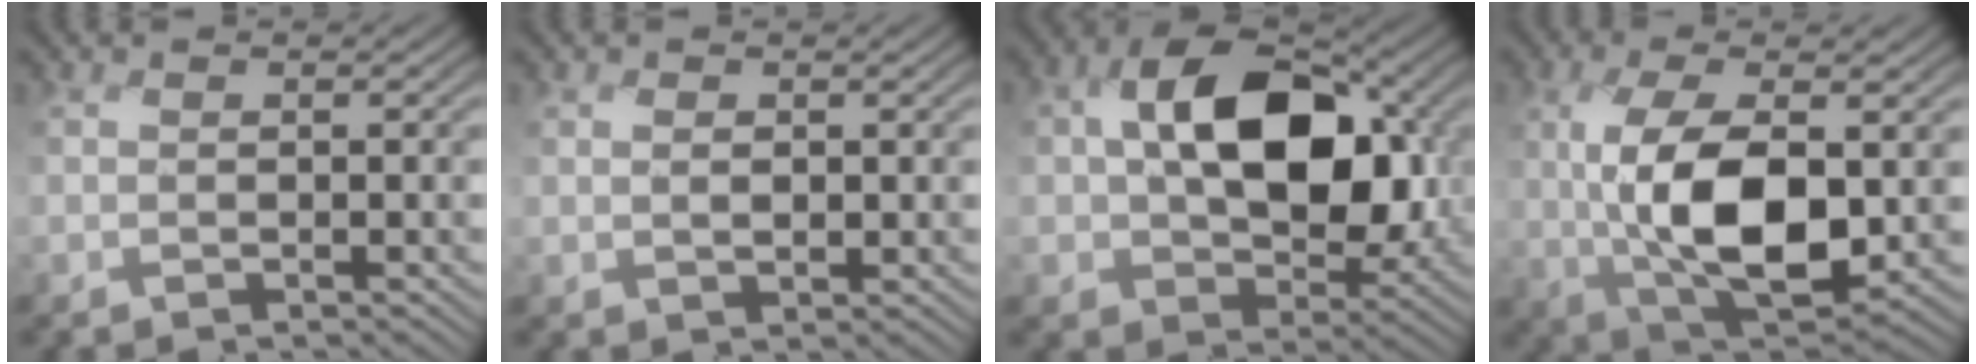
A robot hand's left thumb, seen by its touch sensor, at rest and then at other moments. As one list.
[{"total": 1.5, "force": [0.2, 1.0, 1.1], "torque": [-0.024, -0.003, 0.002]}, {"total": 14.6, "force": [1.8, 9.7, 10.8], "torque": [-0.183, 0.003, 0.034]}, {"total": 11.0, "force": [-0.5, 5.3, 9.6], "torque": [-0.203, -0.013, -0.002]}]